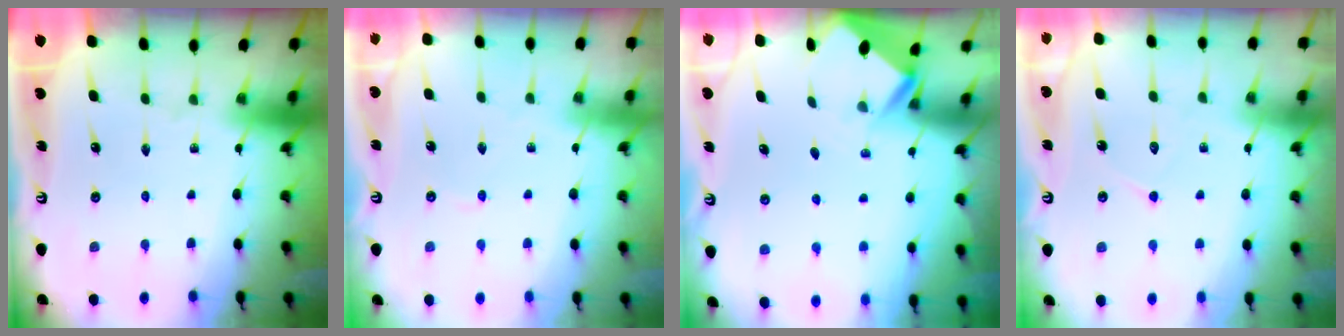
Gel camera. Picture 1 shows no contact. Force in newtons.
{"total": 1.1, "press": 1.1, "slide": 0.2}
{"total": 2.0, "press": 2.0, "slide": 0.2}
{"total": 6.1, "press": 6.1, "slide": 0.6}